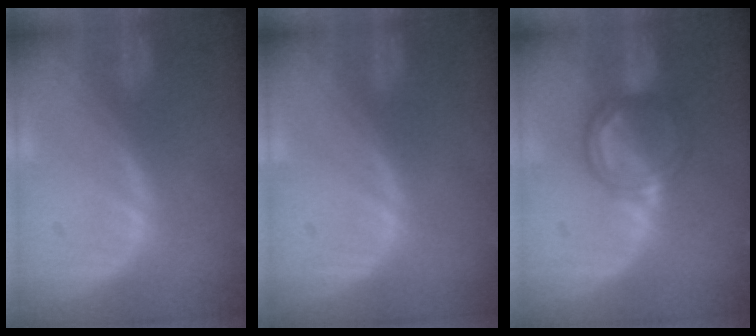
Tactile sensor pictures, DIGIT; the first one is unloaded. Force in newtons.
{"total": 0.0}
{"total": 5.5, "press": 5.2, "slide": 1.8}